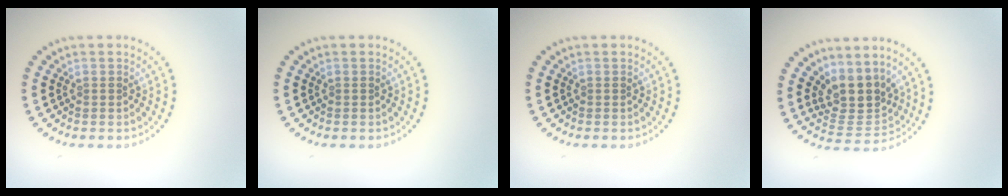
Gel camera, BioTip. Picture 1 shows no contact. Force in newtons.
{"total": 0.0}
{"total": 0.0}
{"total": 4.1, "press": 3.2, "slide": 2.5}